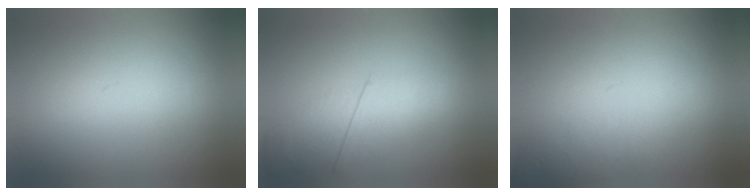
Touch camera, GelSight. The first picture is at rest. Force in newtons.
{"total": 2.2}
{"total": 1.3}